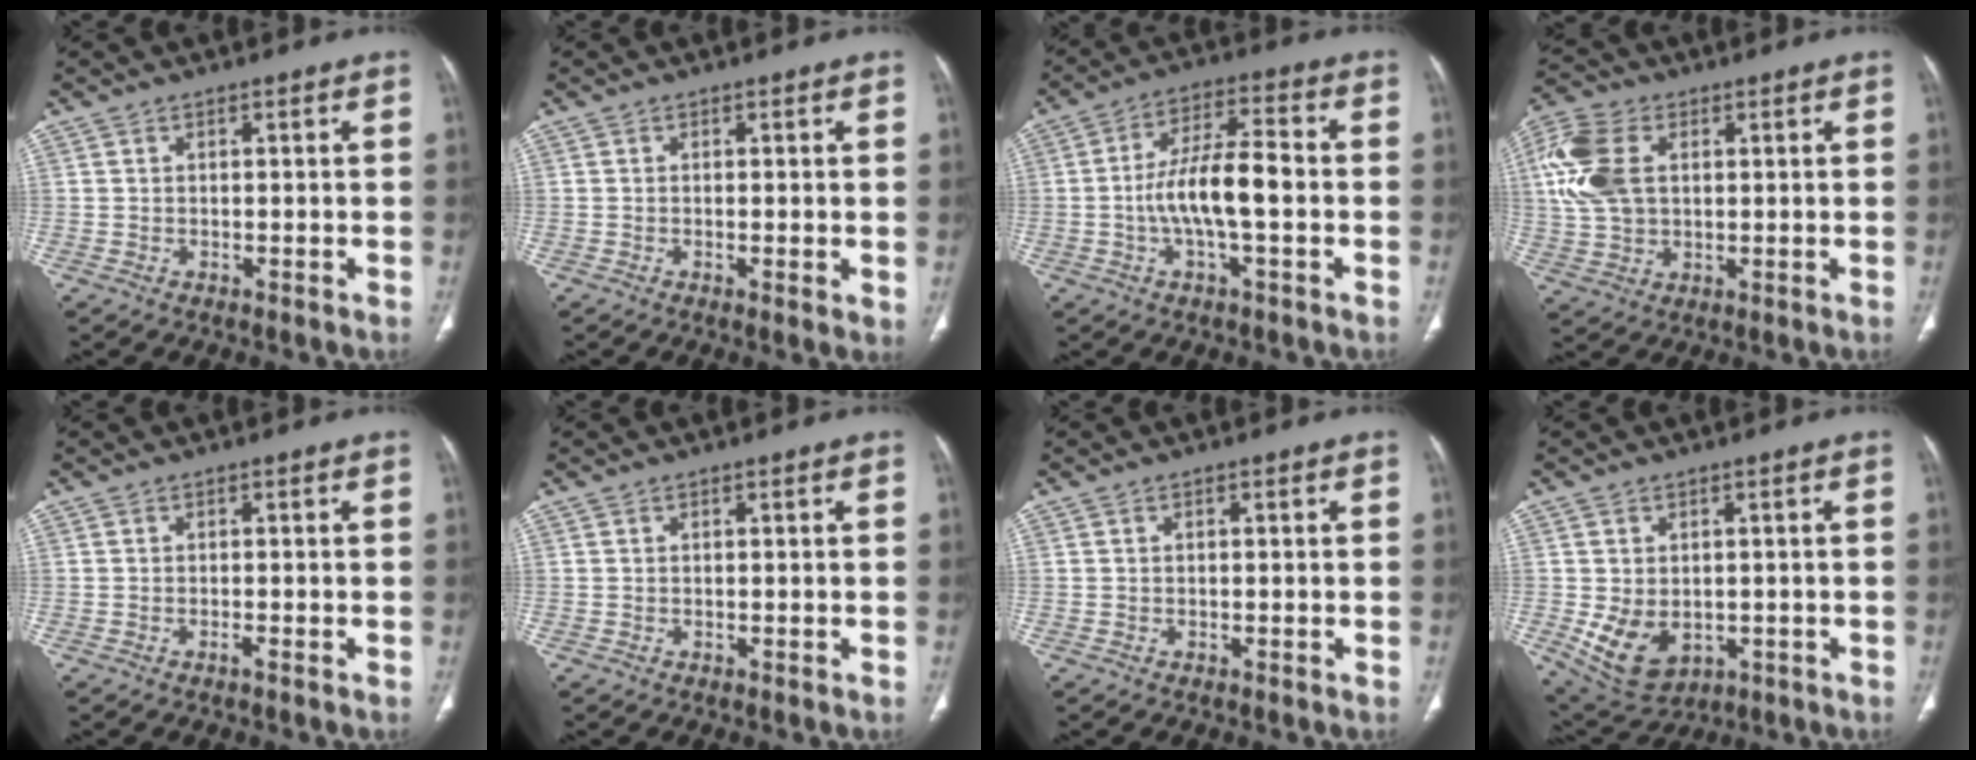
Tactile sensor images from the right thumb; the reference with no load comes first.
{"total": 1.8, "force": [0.0, 0.3, 1.8], "torque": [-0.034, -0.009, -0.003]}
{"total": 10.9, "force": [-1.6, 3.4, 10.3], "torque": [-0.196, 0.029, -0.032]}
{"total": 13.7, "force": [3.0, 9.2, 9.8], "torque": [-0.216, 0.010, 0.059]}
{"total": 0.6, "force": [-0.4, 0.0, 0.4], "torque": [-0.009, 0.000, -0.007]}
{"total": 0.0}
{"total": 0.0}
{"total": 9.1, "force": [-1.6, 6.5, 6.1], "torque": [-0.091, -0.006, -0.001]}